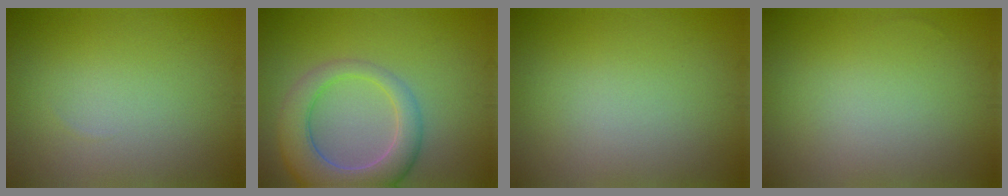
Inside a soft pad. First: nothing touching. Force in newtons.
{"total": 6.7, "press": 6.7, "slide": 0.5}
{"total": 0.0}
{"total": 0.0}